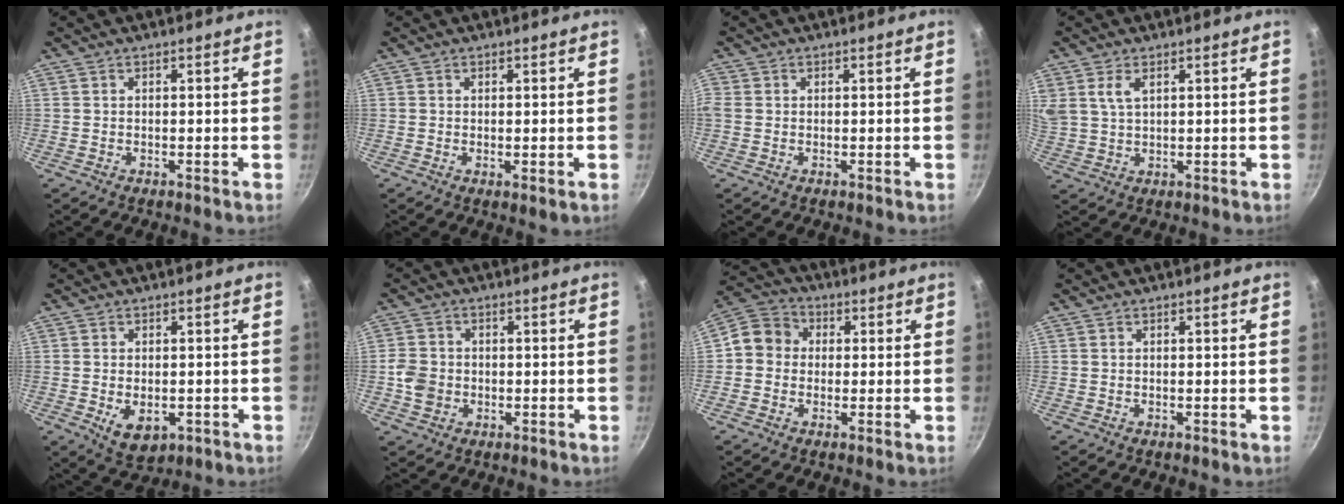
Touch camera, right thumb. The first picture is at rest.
{"total": 1.3, "force": [-0.1, 0.2, 1.3], "torque": [-0.026, -0.008, 0.004]}
{"total": 2.2, "force": [0.1, 1.8, 1.2], "torque": [-0.041, 0.007, 0.004]}
{"total": 5.0, "force": [2.2, 2.8, 3.5], "torque": [-0.077, -0.002, 0.051]}
{"total": 5.9, "force": [-1.7, 3.6, 4.3], "torque": [-0.060, 0.000, -0.012]}
{"total": 4.7, "force": [-0.8, 4.0, 2.3], "torque": [-0.033, 0.009, -0.015]}
{"total": 7.6, "force": [0.2, 6.8, 3.4], "torque": [-0.044, 0.025, -0.012]}
{"total": 0.0}